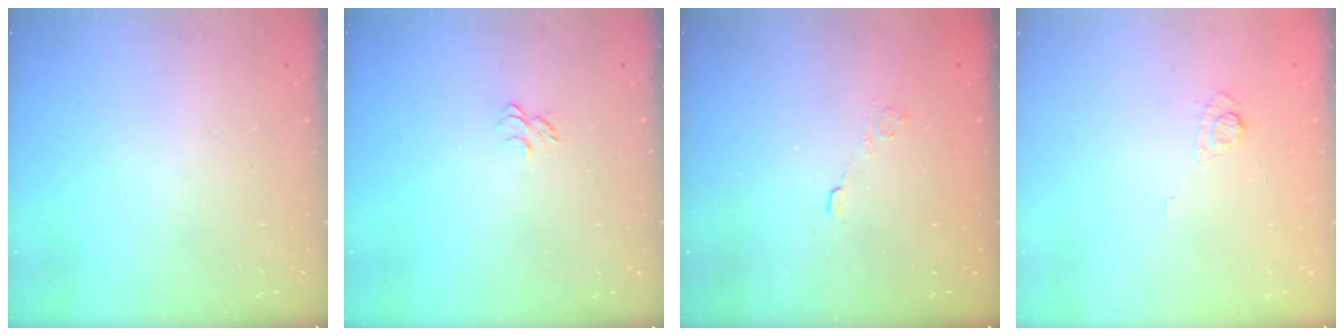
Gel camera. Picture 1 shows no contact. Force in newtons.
{"total": 6.5, "press": 6.5, "slide": 0.2}
{"total": 2.4, "press": 2.1, "slide": 1.3}
{"total": 3.8, "press": 3.5, "slide": 1.5}